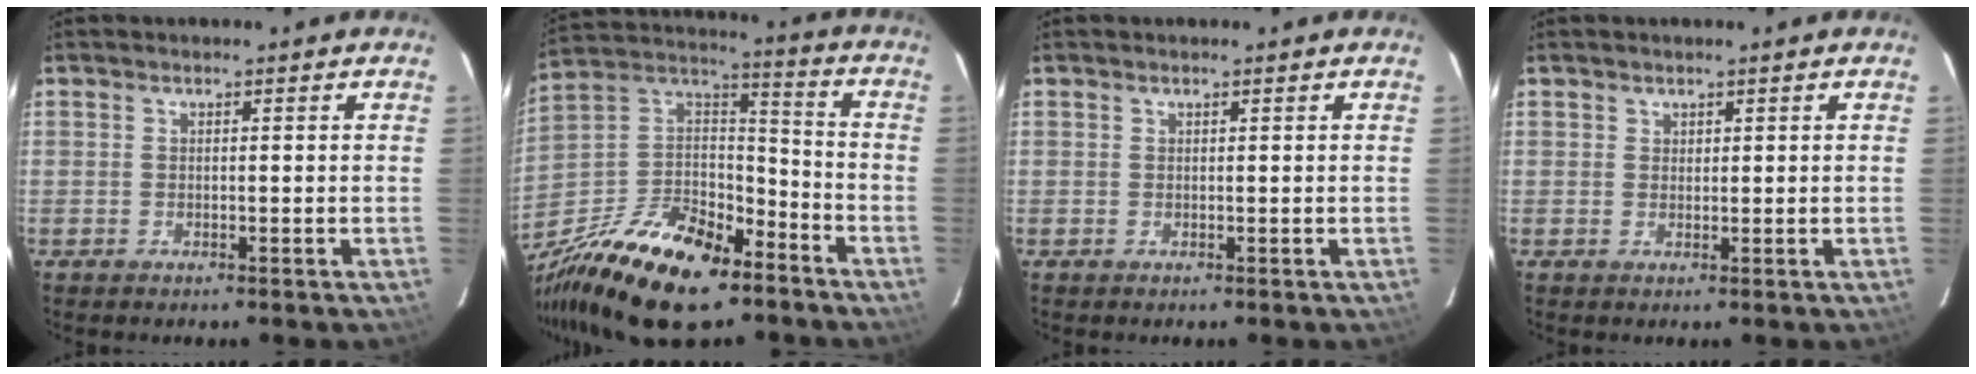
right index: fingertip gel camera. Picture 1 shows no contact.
{"total": 27.4, "force": [-18.2, 12.1, 16.5], "torque": [-0.348, -0.009, -0.304]}
{"total": 0.0}
{"total": 0.9, "force": [0.6, 0.7, 0.0], "torque": [0.002, 0.004, 0.009]}